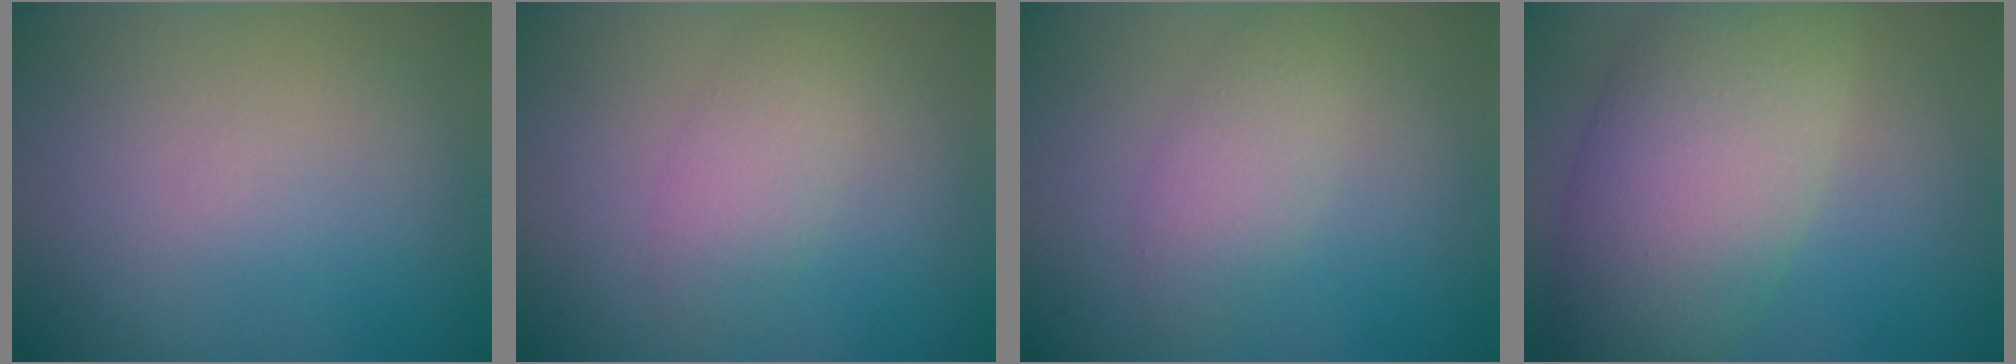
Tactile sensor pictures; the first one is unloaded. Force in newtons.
{"total": 2.6, "press": 2.6, "slide": 0.1}
{"total": 2.7, "press": 2.6, "slide": 0.0}
{"total": 9.6, "press": 9.6, "slide": 0.4}